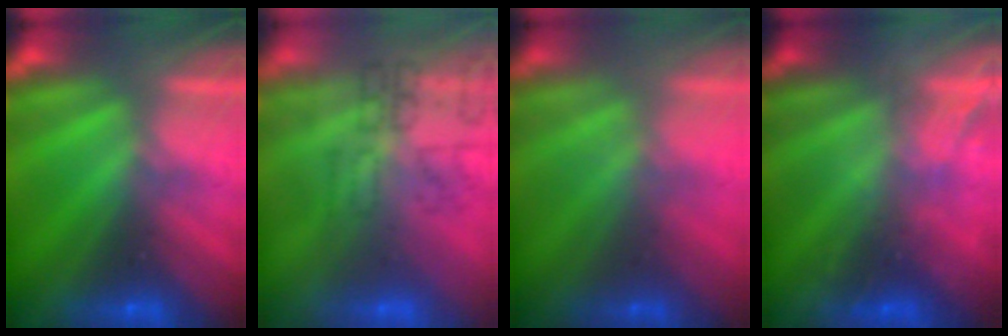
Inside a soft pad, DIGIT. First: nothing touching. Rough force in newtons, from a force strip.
{"total": 4.9}
{"total": 1.1}
{"total": 2.3}